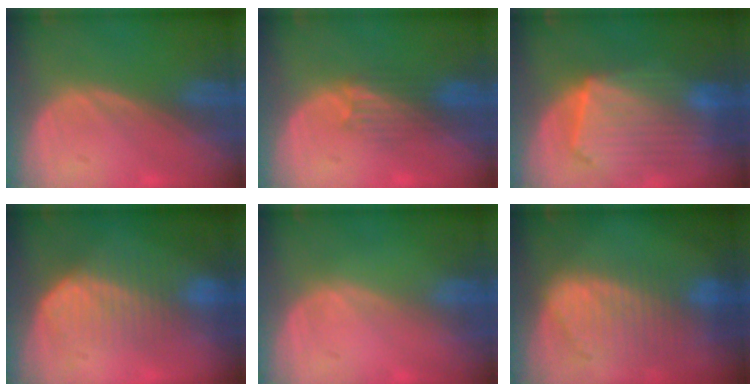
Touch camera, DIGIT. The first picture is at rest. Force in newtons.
{"total": 3.3, "press": 3.3, "slide": 0.1}
{"total": 10.8, "press": 9.4, "slide": 5.2}
{"total": 6.8, "press": 6.6, "slide": 1.4}
{"total": 0.0}
{"total": 9.1, "press": 8.1, "slide": 4.3}